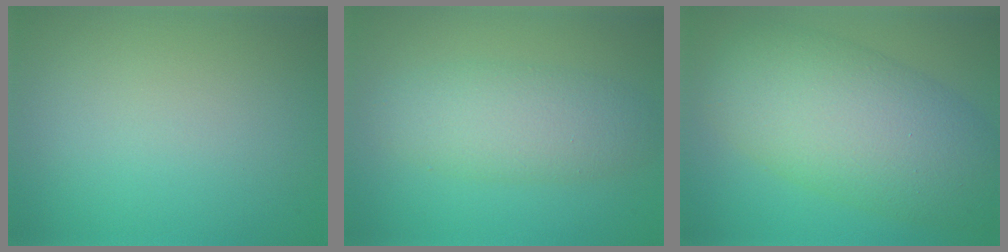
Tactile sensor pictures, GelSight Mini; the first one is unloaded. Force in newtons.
{"total": 4.3, "press": 4.3, "slide": 0.4}
{"total": 10.2, "press": 10.2, "slide": 0.3}